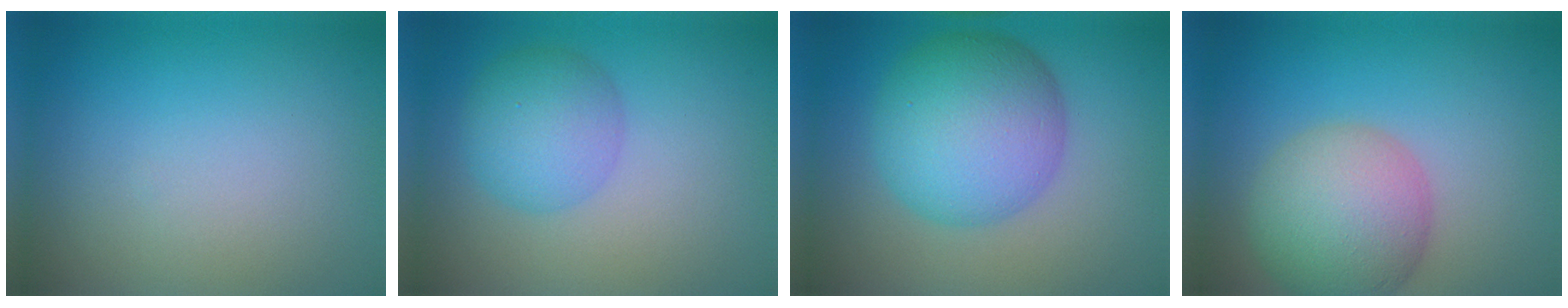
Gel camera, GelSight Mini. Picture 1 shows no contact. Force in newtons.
{"total": 4.5, "press": 4.5, "slide": 0.1}
{"total": 9.0, "press": 9.0, "slide": 0.1}
{"total": 7.3, "press": 7.3, "slide": 0.4}